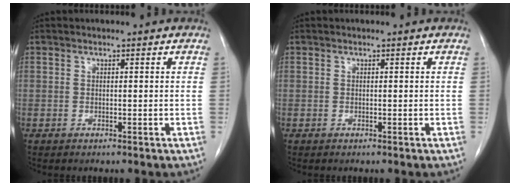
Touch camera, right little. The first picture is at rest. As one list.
[{"total": 0.0}]